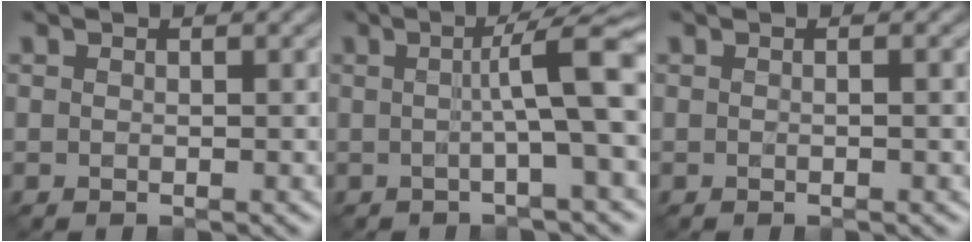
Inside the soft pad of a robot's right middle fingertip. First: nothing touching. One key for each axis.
{"total": 6.7, "fx": 0.4, "fy": 1.0, "fz": 6.6, "tx": -0.092, "ty": 0.008, "tz": -0.001}
{"total": 0.9, "fx": -0.1, "fy": 0.2, "fz": 0.9, "tx": -0.015, "ty": -0.001, "tz": -0.007}